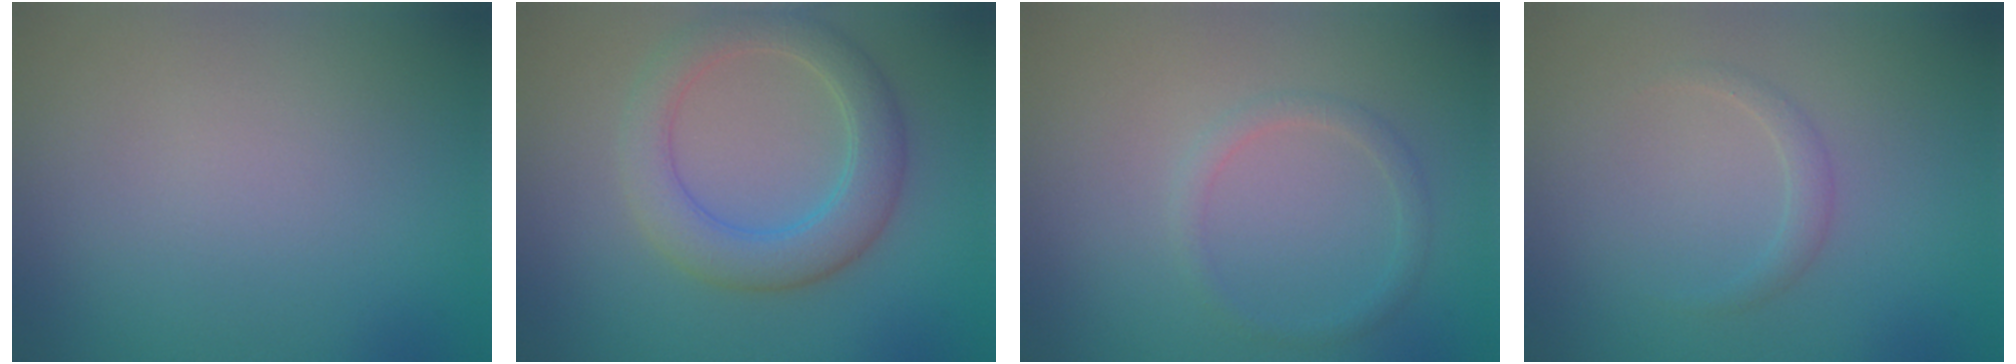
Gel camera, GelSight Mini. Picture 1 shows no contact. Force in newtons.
{"total": 4.9, "press": 4.8, "slide": 0.5}
{"total": 1.3, "press": 1.3, "slide": 0.1}
{"total": 1.1, "press": 1.1, "slide": 0.1}